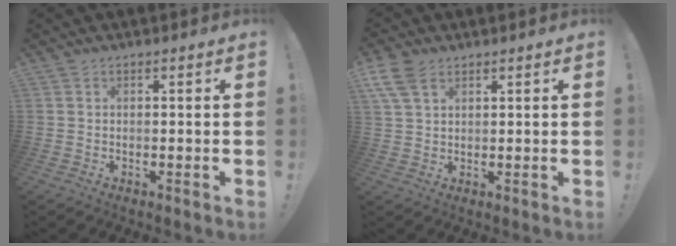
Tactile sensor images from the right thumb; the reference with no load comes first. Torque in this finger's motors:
{"motor_torque": [0.01, 0.09, 0.68, 0.47, 0.00]}